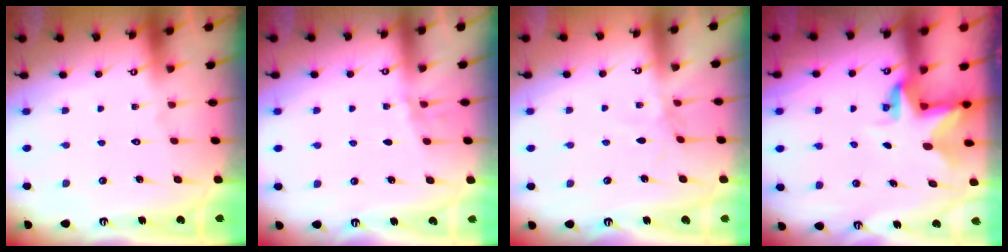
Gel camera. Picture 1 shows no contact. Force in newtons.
{"total": 2.1, "press": 2.1, "slide": 0.2}
{"total": 1.6, "press": 1.6, "slide": 0.3}
{"total": 3.5, "press": 3.5, "slide": 0.2}